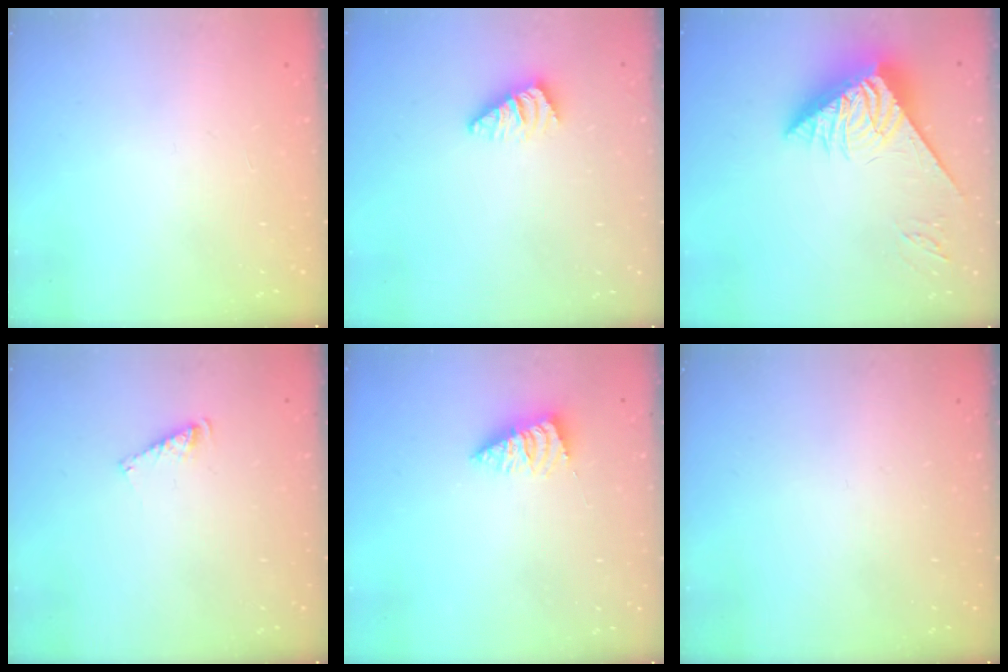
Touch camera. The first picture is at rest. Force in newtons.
{"total": 1.1, "press": 1.0, "slide": 0.3}
{"total": 8.0, "press": 7.5, "slide": 3.0}
{"total": 5.3, "press": 5.2, "slide": 0.3}
{"total": 1.9, "press": 1.9, "slide": 0.2}
{"total": 0.0}